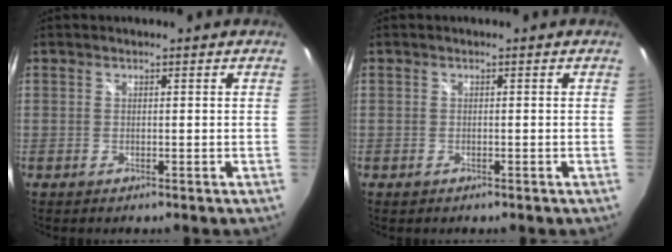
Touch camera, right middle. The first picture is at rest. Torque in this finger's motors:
{"motor_torque": [-0.14, -0.01, -0.01, 0.00]}